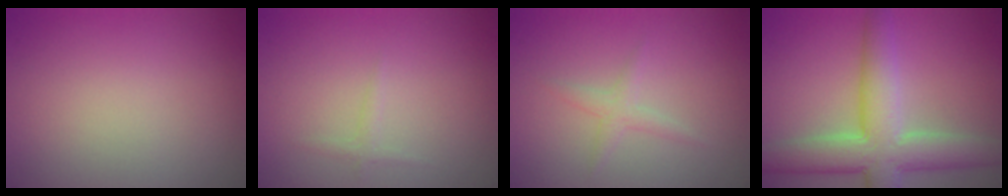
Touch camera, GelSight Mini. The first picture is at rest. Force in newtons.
{"total": 0.7, "press": 0.7, "slide": 0.0}
{"total": 1.2, "press": 1.2, "slide": 0.0}
{"total": 7.4, "press": 7.4, "slide": 0.4}